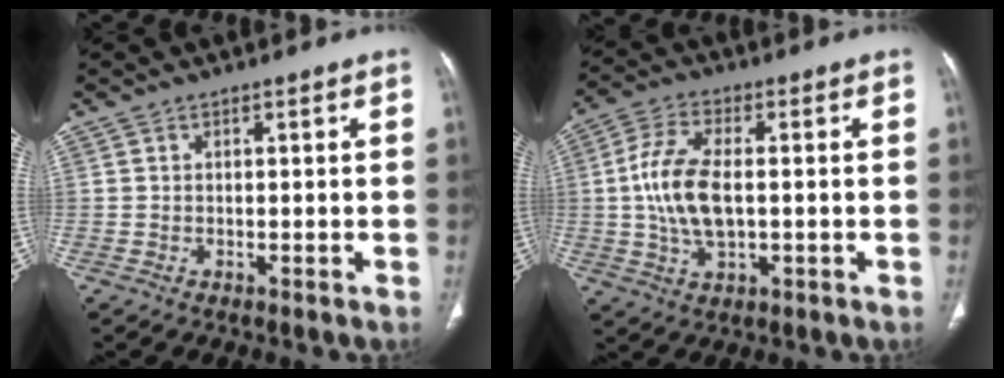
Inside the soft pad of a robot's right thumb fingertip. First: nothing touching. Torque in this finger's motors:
{"motor_torque": [-0.71, 1.22, 1.34, 0.25, 0.33]}